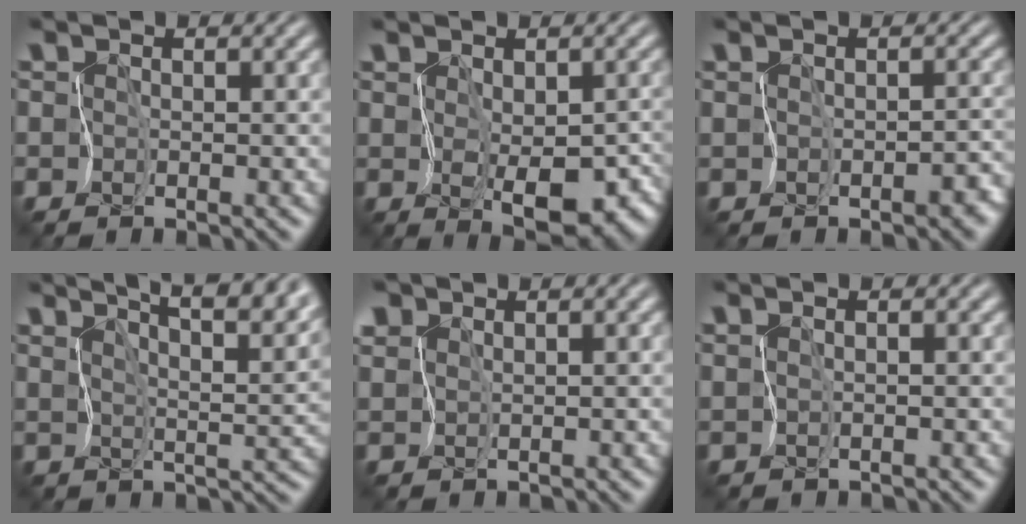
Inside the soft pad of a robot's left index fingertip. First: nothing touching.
{"total": 7.4, "force": [-2.2, 3.8, 6.0], "torque": [-0.068, -0.031, -0.007]}
{"total": 2.8, "force": [-2.1, 1.4, 1.4], "torque": [0.006, -0.019, -0.018]}
{"total": 10.3, "force": [8.5, 2.1, 5.4], "torque": [-0.082, 0.005, 0.120]}
{"total": 3.5, "force": [3.1, 1.6, 0.8], "torque": [-0.045, -0.003, 0.057]}
{"total": 1.0, "force": [0.8, -0.4, -0.4], "torque": [0.002, -0.005, 0.019]}